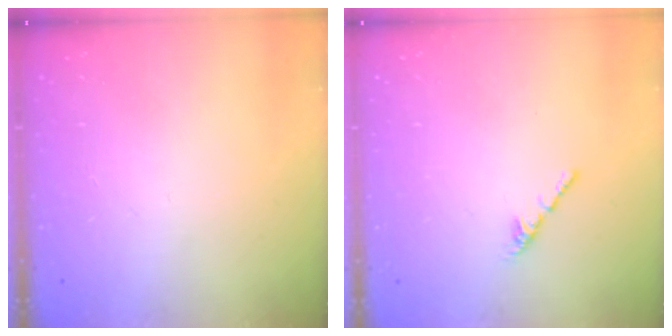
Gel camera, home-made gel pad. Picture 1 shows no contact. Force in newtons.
{"total": 2.4, "press": 2.3, "slide": 0.8}